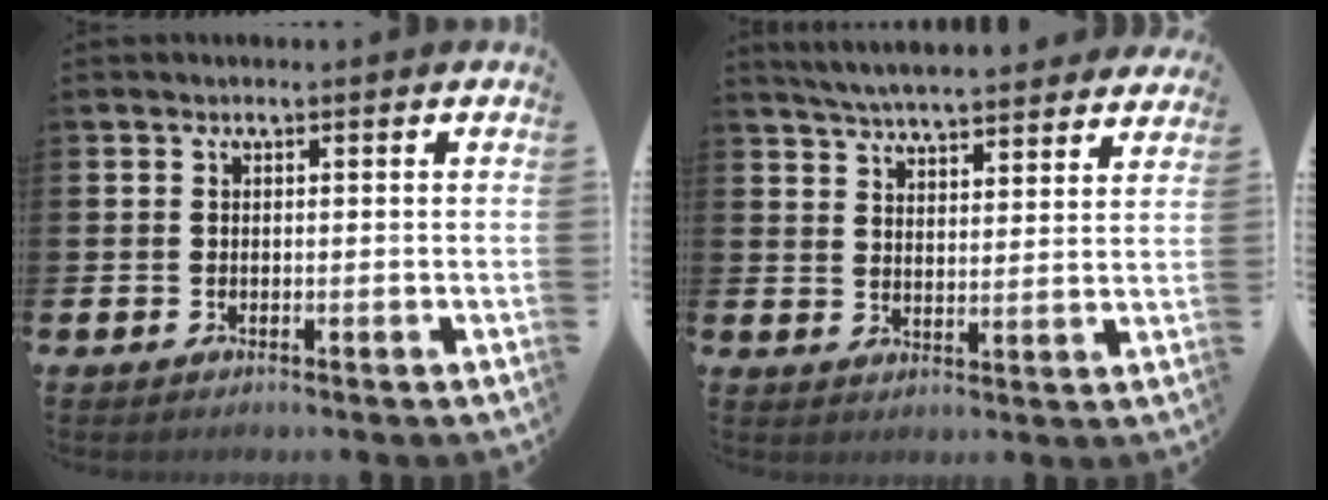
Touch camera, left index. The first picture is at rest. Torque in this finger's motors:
{"motor_torque": [1.04, -1.10, 0.63, 0.21]}